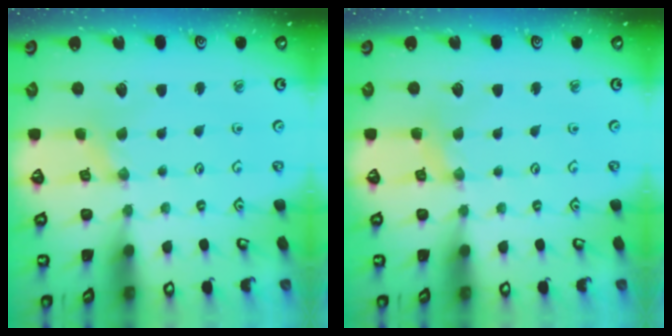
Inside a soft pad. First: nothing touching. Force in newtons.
{"total": 2.0, "press": 1.9, "slide": 0.3}